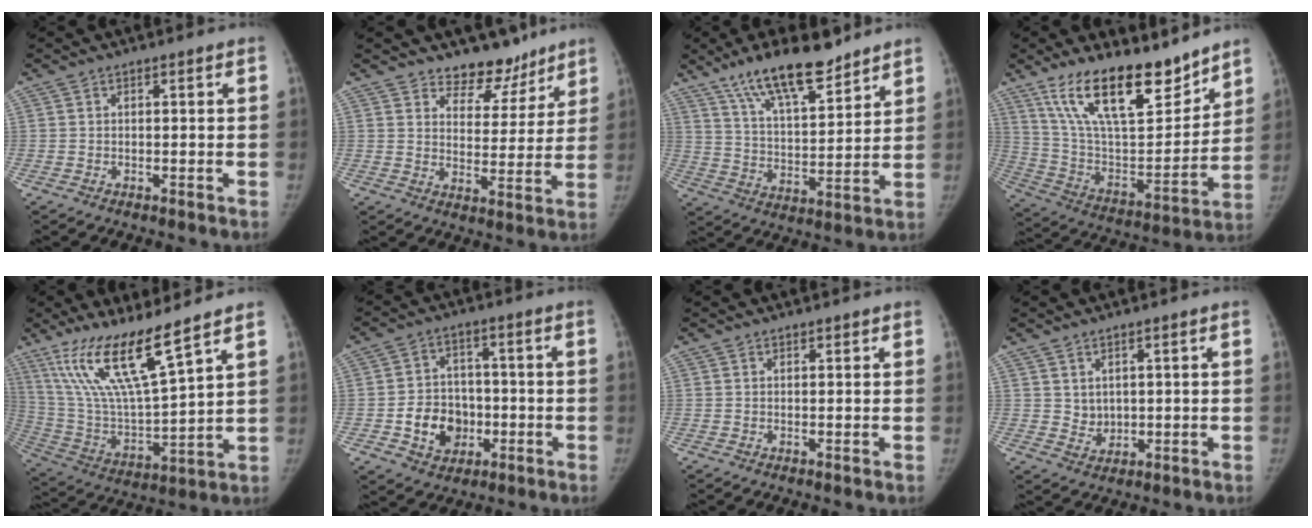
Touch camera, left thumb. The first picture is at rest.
{"total": 8.9, "force": [7.4, 4.7, 1.8], "torque": [0.017, -0.056, 0.116]}
{"total": 15.7, "force": [11.5, 4.8, 9.6], "torque": [-0.140, -0.061, 0.206]}
{"total": 23.2, "force": [16.5, 8.6, 13.7], "torque": [-0.196, -0.078, 0.293]}
{"total": 17.6, "force": [11.8, 2.4, 12.8], "torque": [-0.236, -0.063, 0.237]}
{"total": 10.0, "force": [-2.5, 8.3, 5.0], "torque": [-0.044, 0.018, -0.038]}
{"total": 0.6, "force": [0.6, 0.3, 0.2], "torque": [-0.003, -0.005, 0.009]}
{"total": 3.1, "force": [1.3, 2.5, 1.3], "torque": [-0.012, -0.014, 0.034]}